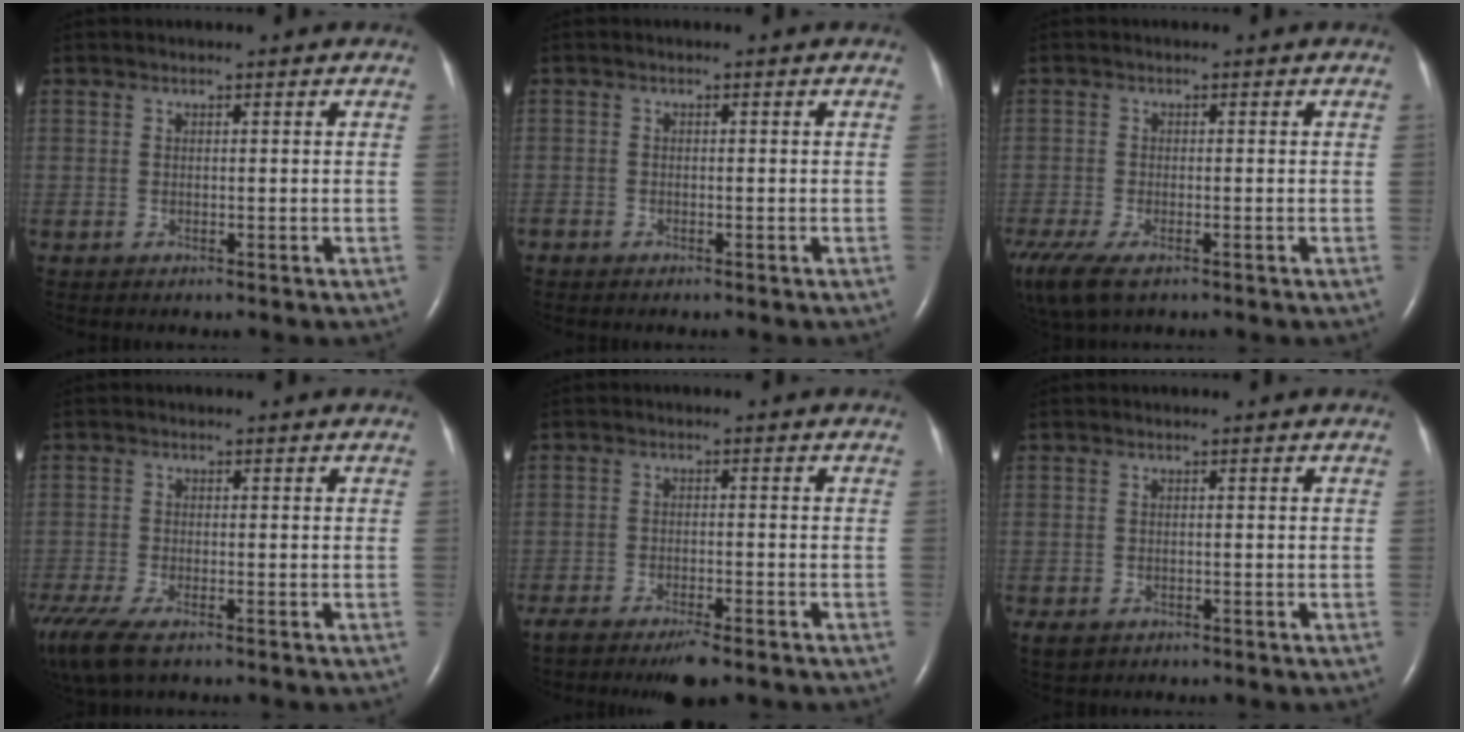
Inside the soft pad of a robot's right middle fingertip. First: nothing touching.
{"total": 0.9, "force": [-0.7, 0.4, 0.1], "torque": [-0.006, 0.001, -0.015]}
{"total": 10.6, "force": [-6.8, 4.4, 6.9], "torque": [-0.165, -0.027, -0.112]}
{"total": 9.8, "force": [-6.6, 3.4, 6.4], "torque": [-0.147, -0.027, -0.113]}
{"total": 6.6, "force": [-5.1, 1.2, 4.1], "torque": [-0.063, -0.014, -0.076]}
{"total": 2.3, "force": [-1.3, 1.6, 1.0], "torque": [-0.019, -0.002, -0.013]}